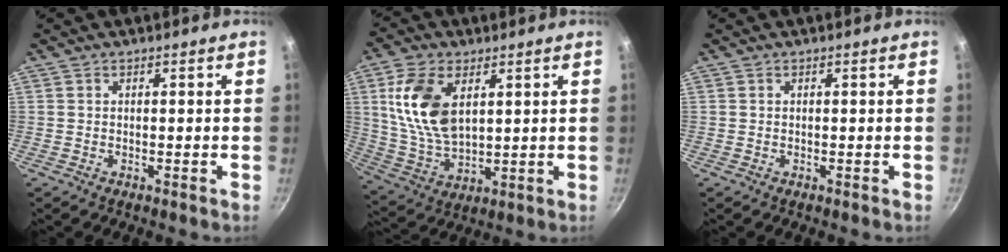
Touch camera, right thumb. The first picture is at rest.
{"total": 14.0, "force": [4.2, 8.0, 10.7], "torque": [-0.197, -0.020, 0.092]}
{"total": 0.0}